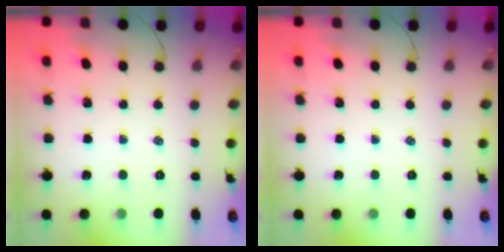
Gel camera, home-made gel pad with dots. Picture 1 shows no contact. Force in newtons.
{"total": 0.0}